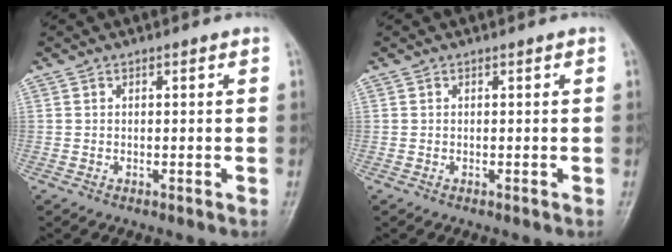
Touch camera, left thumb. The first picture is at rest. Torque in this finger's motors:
{"motor_torque": [0.00, 0.00, 0.00, -0.01, 0.00]}